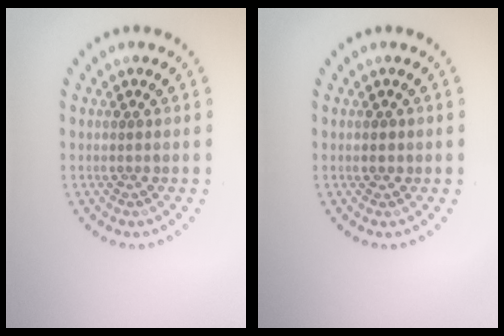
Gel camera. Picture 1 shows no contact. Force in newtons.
{"total": 1.4, "press": 1.4, "slide": 0.1}